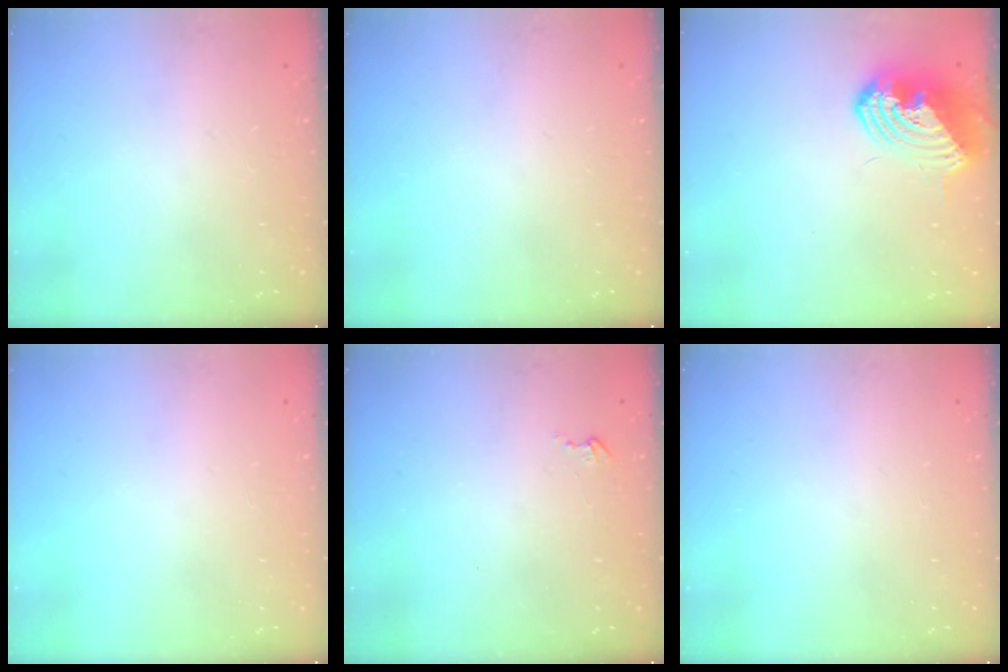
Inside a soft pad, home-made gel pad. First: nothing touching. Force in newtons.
{"total": 0.0}
{"total": 12.9, "press": 12.8, "slide": 1.4}
{"total": 0.0}
{"total": 2.5, "press": 2.5, "slide": 0.3}
{"total": 0.0}